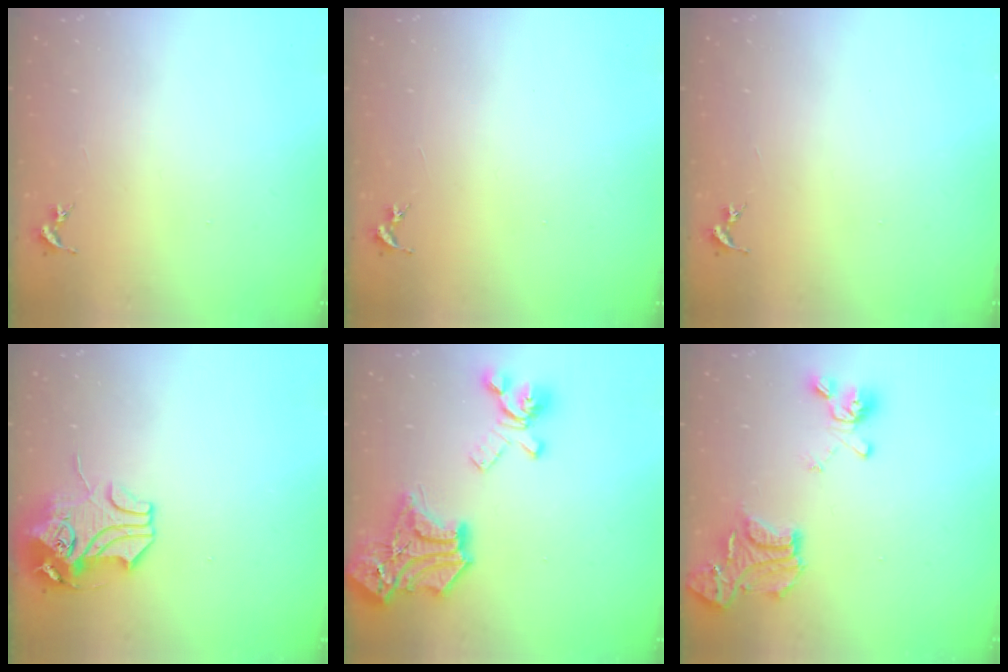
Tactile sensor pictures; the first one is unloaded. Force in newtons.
{"total": 0.0}
{"total": 0.0}
{"total": 10.3, "press": 10.2, "slide": 1.7}
{"total": 24.6, "press": 24.6, "slide": 0.7}
{"total": 17.7, "press": 17.7, "slide": 1.6}